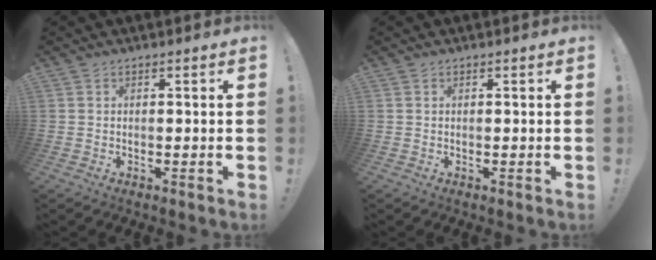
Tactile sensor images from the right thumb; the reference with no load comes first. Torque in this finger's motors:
{"motor_torque": [-0.35, 0.28, -0.09, 0.09, 0.00]}